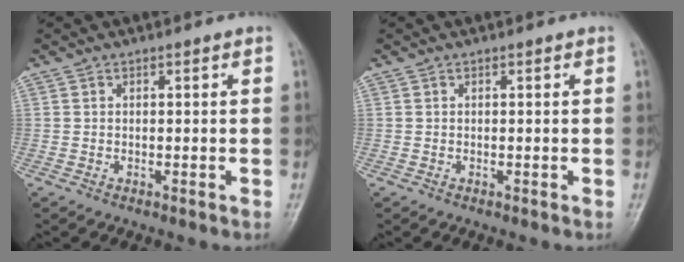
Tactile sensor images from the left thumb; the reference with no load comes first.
{"total": 0.0}